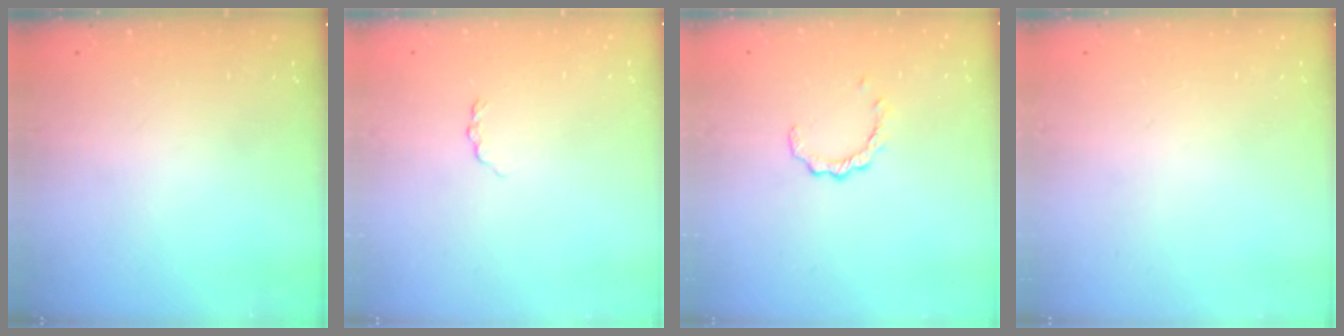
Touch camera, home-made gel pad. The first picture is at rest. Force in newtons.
{"total": 2.9, "press": 2.8, "slide": 0.4}
{"total": 3.1, "press": 3.1, "slide": 0.3}
{"total": 0.0}